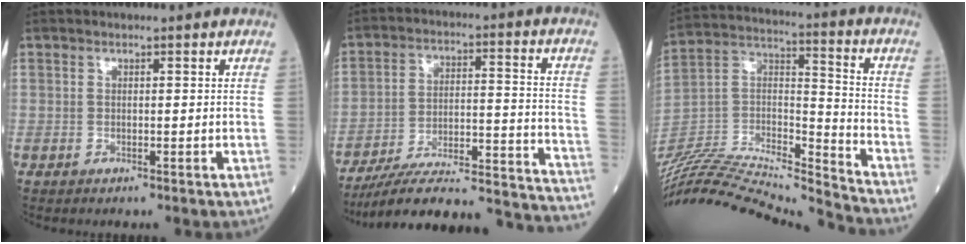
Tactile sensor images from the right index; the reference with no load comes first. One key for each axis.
{"total": 27.8, "fx": -25.7, "fy": 1.6, "fz": 10.4, "tx": -0.091, "ty": 0.000, "tz": -0.360}
{"total": 28.8, "fx": -27.2, "fy": 0.8, "fz": 9.6, "tx": -0.202, "ty": -0.012, "tz": -0.447}